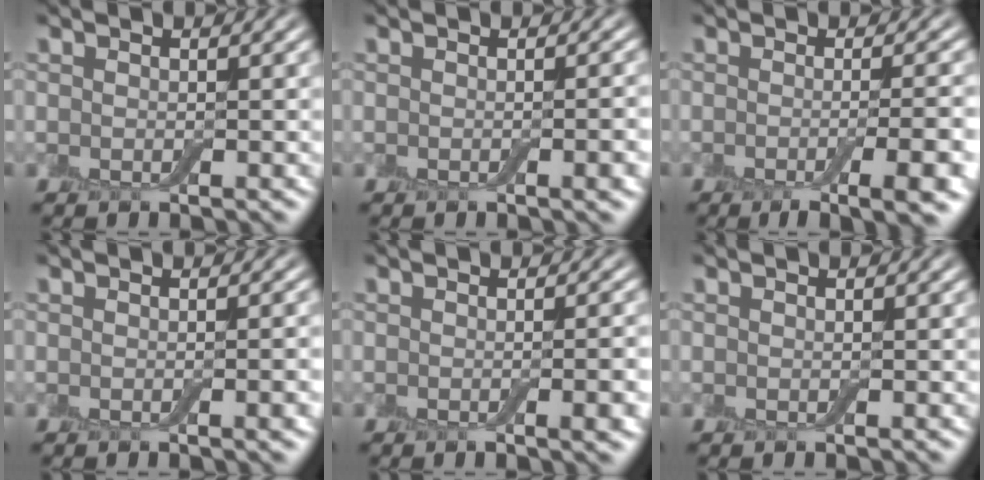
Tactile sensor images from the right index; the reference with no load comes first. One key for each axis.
{"total": 2.2, "fx": -0.5, "fy": 0.5, "fz": 2.1, "tx": -0.020, "ty": 0.002, "tz": -0.005}
{"total": 7.2, "fx": -3.2, "fy": 2.1, "fz": 6.1, "tx": -0.066, "ty": -0.008, "tz": -0.042}
{"total": 1.9, "fx": -0.4, "fy": 0.4, "fz": 1.8, "tx": -0.018, "ty": 0.000, "tz": -0.004}
{"total": 3.4, "fx": -0.7, "fy": 0.9, "fz": 3.1, "tx": -0.032, "ty": -0.001, "tz": -0.010}
{"total": 0.0}